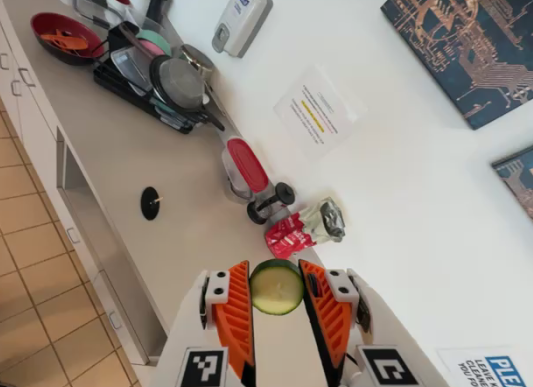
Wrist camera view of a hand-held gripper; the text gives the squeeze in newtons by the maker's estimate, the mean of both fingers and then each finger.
{"total": 9.0, "left": 9.2, "right": 8.9}